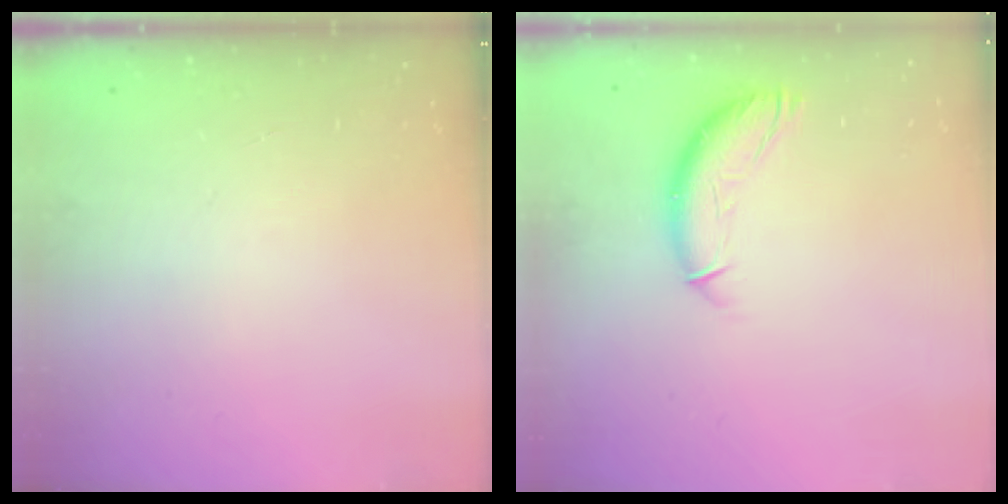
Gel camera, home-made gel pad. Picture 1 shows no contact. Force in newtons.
{"total": 11.7, "press": 11.6, "slide": 1.2}